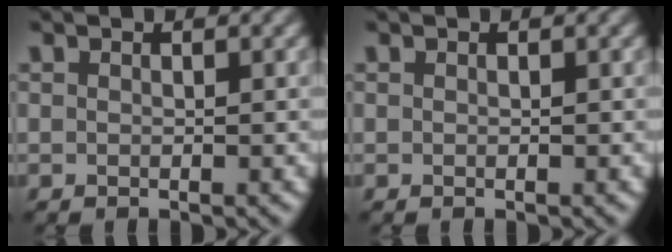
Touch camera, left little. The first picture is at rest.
{"total": 0.0}